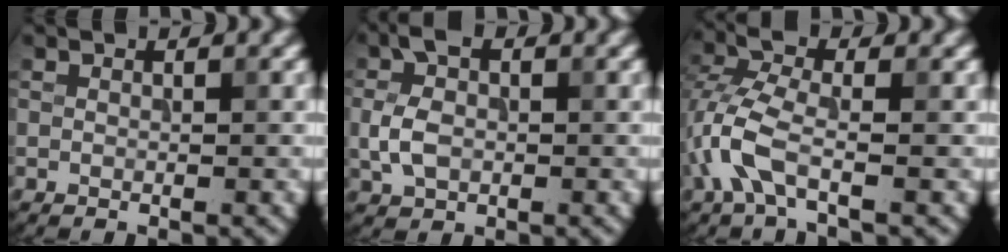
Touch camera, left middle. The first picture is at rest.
{"total": 3.8, "force": [-0.2, 2.6, 2.8], "torque": [-0.061, 0.007, -0.011]}
{"total": 4.8, "force": [-1.8, 1.9, 4.0], "torque": [-0.102, 0.008, -0.046]}